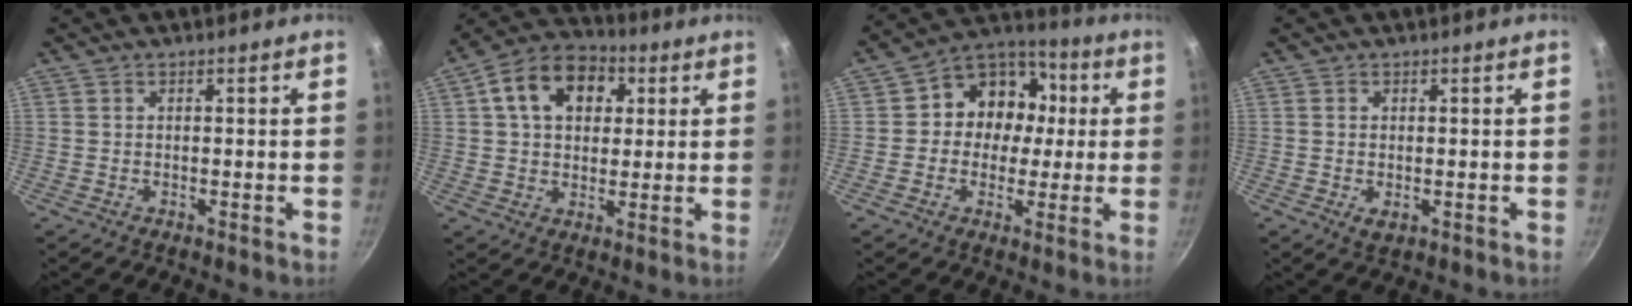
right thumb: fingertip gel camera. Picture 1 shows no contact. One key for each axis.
{"total": 13.8, "fx": 4.2, "fy": 9.9, "fz": 8.7, "tx": -0.121, "ty": 0.016, "tz": 0.053}
{"total": 12.8, "fx": 1.0, "fy": 11.1, "fz": 6.3, "tx": -0.050, "ty": 0.028, "tz": -0.006}
{"total": 2.2, "fx": -0.3, "fy": 1.4, "fz": 1.7, "tx": -0.028, "ty": -0.006, "tz": -0.002}